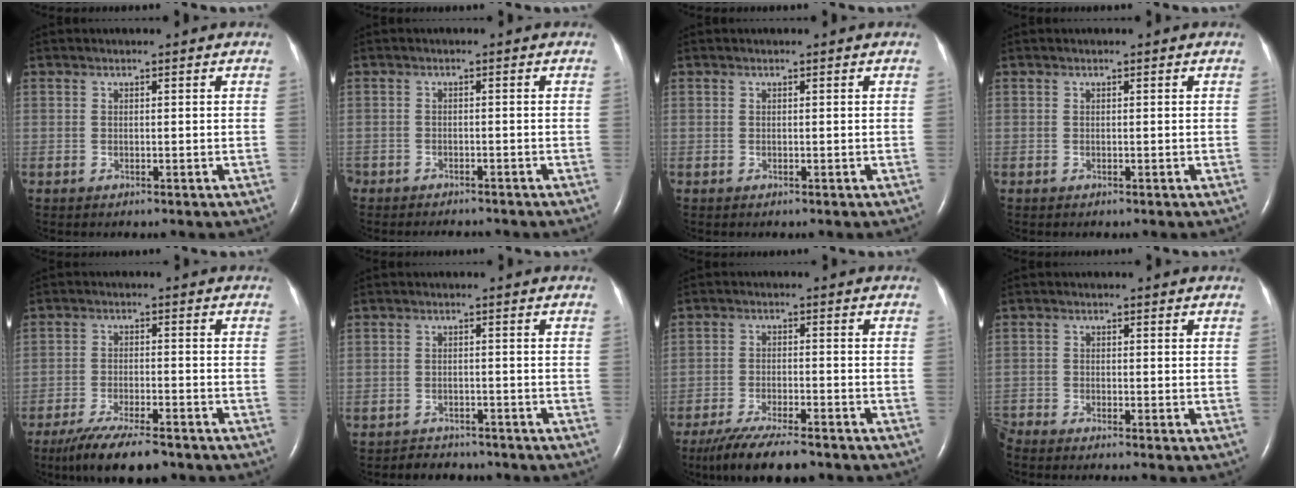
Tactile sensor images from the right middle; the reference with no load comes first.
{"total": 4.9, "force": [-4.4, 1.6, 1.4], "torque": [-0.018, -0.004, -0.059]}
{"total": 0.0}
{"total": 0.0}
{"total": 10.4, "force": [-8.3, 1.6, 6.1], "torque": [-0.106, -0.026, -0.135]}
{"total": 4.7, "force": [-4.3, 1.9, 0.2], "torque": [-0.009, 0.001, -0.058]}
{"total": 10.5, "force": [-8.7, 1.4, 5.7], "torque": [-0.100, -0.028, -0.141]}
{"total": 3.9, "force": [-3.7, -0.9, 0.9], "torque": [-0.013, -0.013, -0.066]}